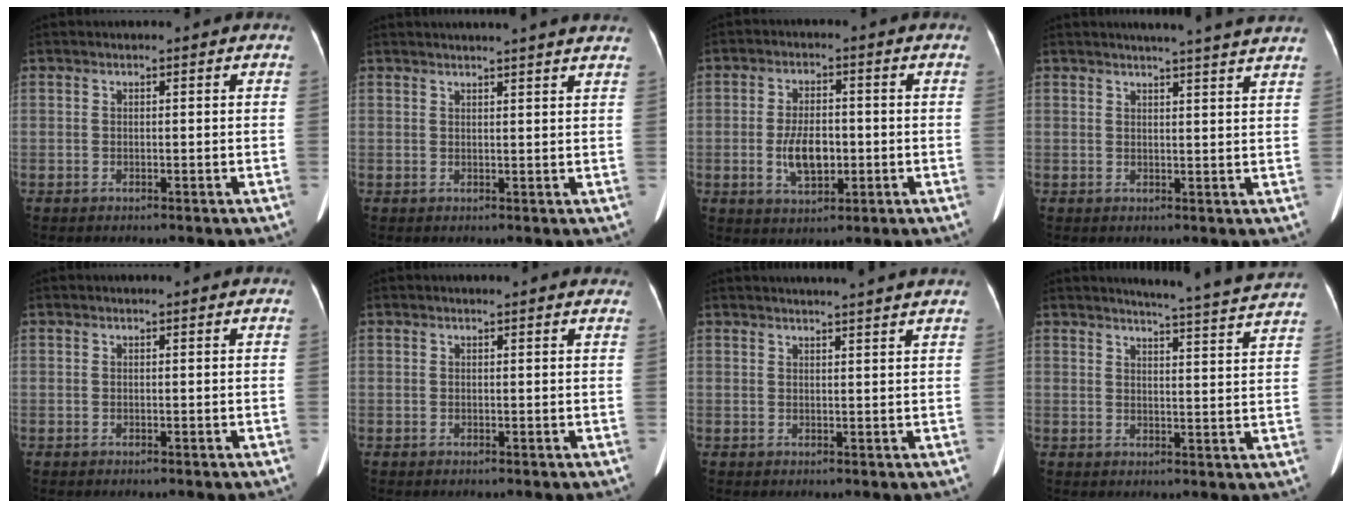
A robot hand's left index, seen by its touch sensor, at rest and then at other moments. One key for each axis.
{"total": 11.1, "fx": 10.2, "fy": -0.1, "fz": 4.4, "tx": -0.061, "ty": 0.010, "tz": 0.108}
{"total": 6.4, "fx": -1.2, "fy": 3.2, "fz": 5.4, "tx": -0.109, "ty": 0.003, "tz": -0.015}
{"total": 11.6, "fx": 10.6, "fy": -0.6, "fz": 4.8, "tx": -0.063, "ty": -0.008, "tz": 0.109}
{"total": 0.7, "fx": 0.7, "fy": 0.0, "fz": 0.2, "tx": -0.005, "ty": 0.005, "tz": 0.007}
{"total": 4.8, "fx": 4.5, "fy": 0.8, "fz": 1.4, "tx": -0.015, "ty": 0.011, "tz": 0.036}
{"total": 9.4, "fx": 8.7, "fy": -0.7, "fz": 3.5, "tx": -0.045, "ty": 0.015, "tz": 0.092}
{"total": 13.9, "fx": 13.3, "fy": -1.5, "fz": 3.8, "tx": -0.062, "ty": -0.052, "tz": 0.146}